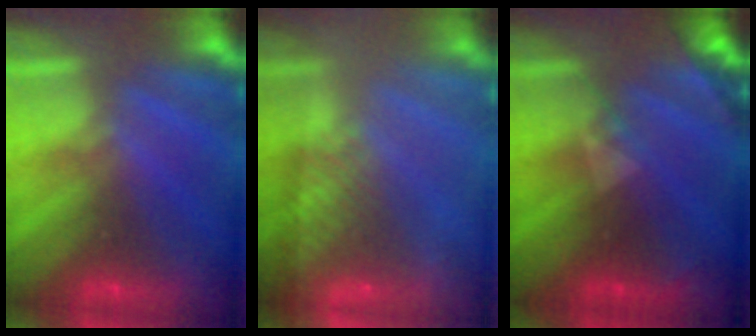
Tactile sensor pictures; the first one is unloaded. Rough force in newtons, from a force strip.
{"total": 8.5}
{"total": 2.4}